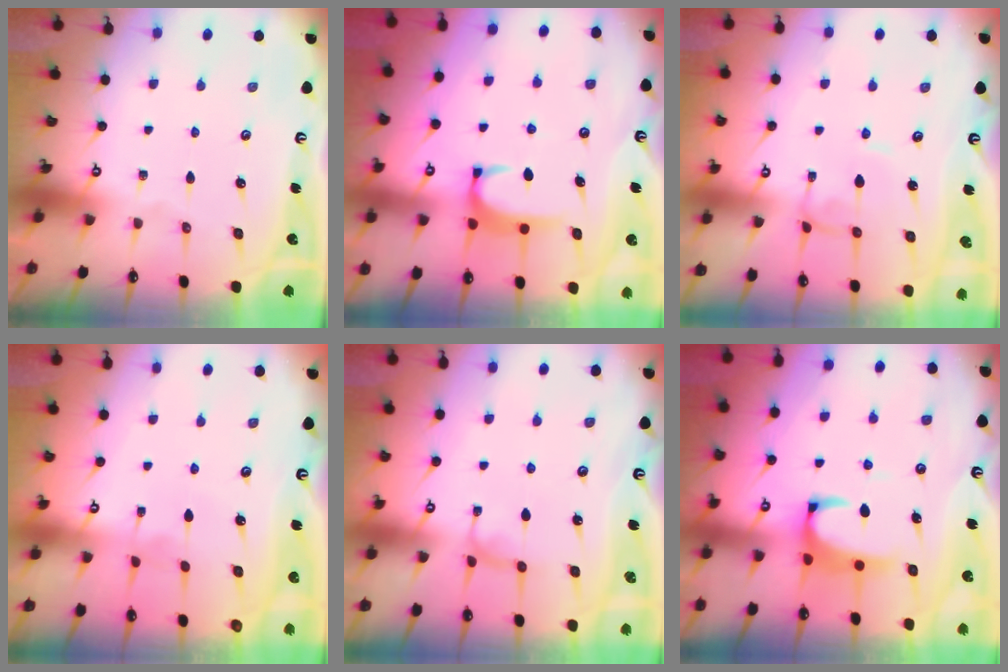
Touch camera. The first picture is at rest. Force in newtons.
{"total": 1.9, "press": 1.8, "slide": 0.5}
{"total": 0.0}
{"total": 2.7, "press": 2.6, "slide": 0.2}
{"total": 0.6, "press": 0.3, "slide": 0.5}
{"total": 2.2, "press": 2.0, "slide": 0.9}